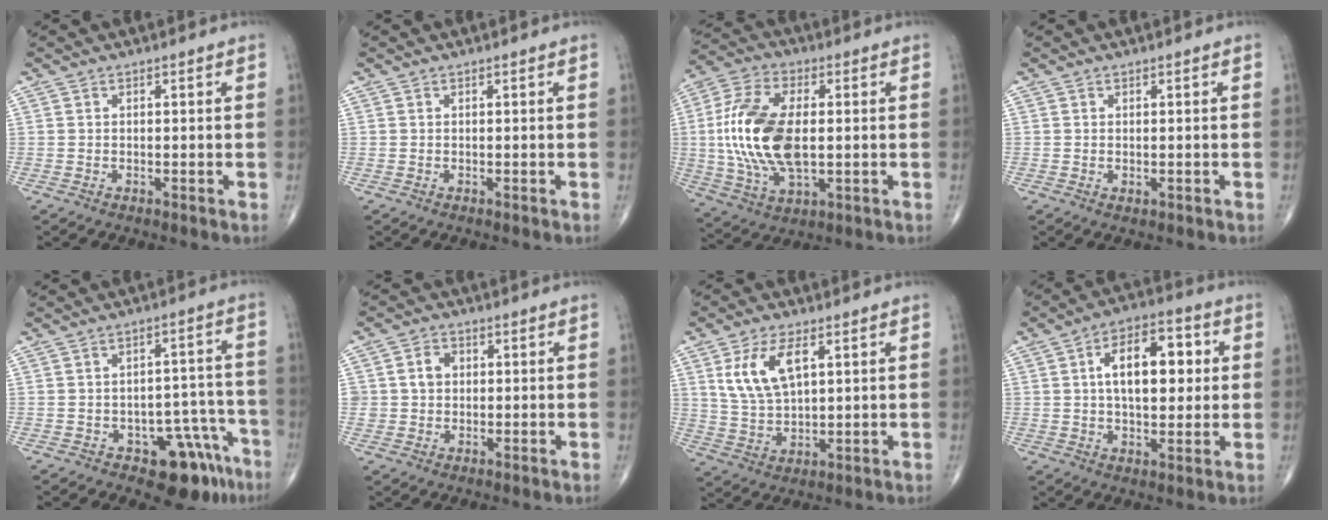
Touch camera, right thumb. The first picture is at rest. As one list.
[{"total": 0.0}, {"total": 18.3, "force": [0.3, 9.5, 15.6], "torque": [-0.328, -0.002, 0.007]}, {"total": 0.7, "force": [-0.1, 0.5, 0.6], "torque": [-0.009, -0.002, 0.000]}, {"total": 10.7, "force": [-6.2, 5.8, 6.5], "torque": [-0.038, 0.055, -0.075]}, {"total": 4.3, "force": [0.6, 3.7, 2.1], "torque": [-0.020, 0.005, 0.007]}, {"total": 10.2, "force": [3.8, 5.0, 8.0], "torque": [-0.152, -0.010, 0.081]}, {"total": 14.1, "force": [2.4, 7.5, 11.7], "torque": [-0.155, 0.014, 0.034]}]